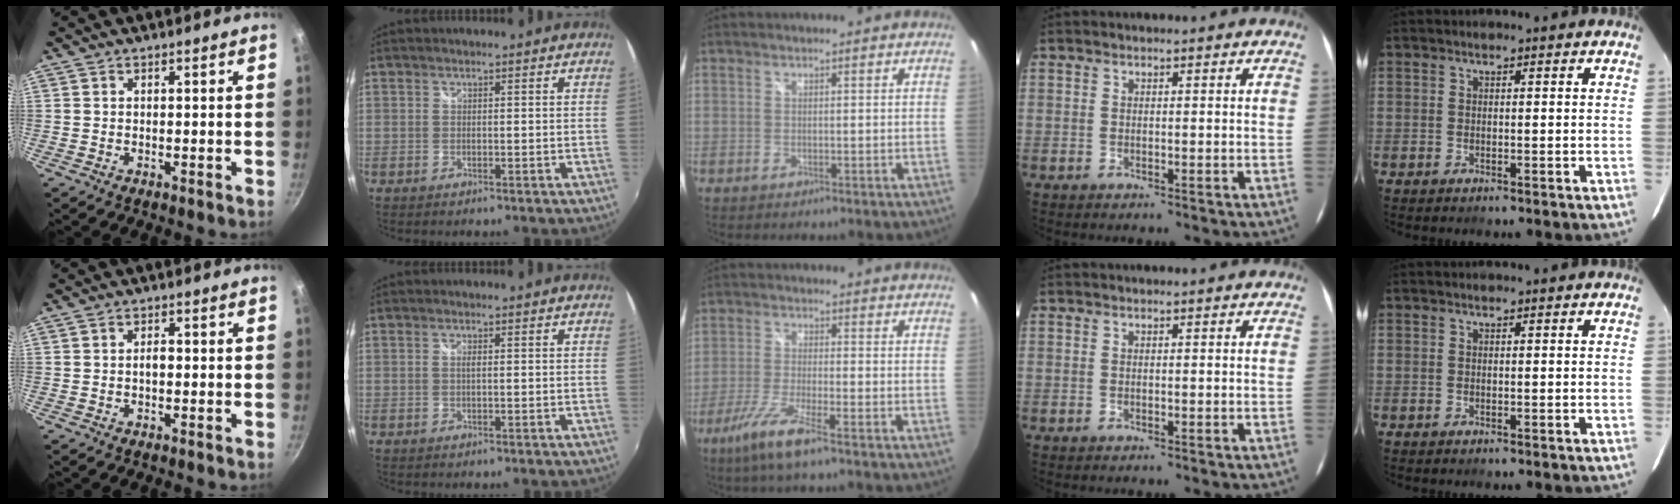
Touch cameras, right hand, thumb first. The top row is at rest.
{"thumb": {"total": 1.0, "force": [-0.1, 0.6, 0.8], "torque": [-0.011, 0.005, -0.001]}, "middle": {"total": 6.3, "force": [-4.1, 0.1, 4.8], "torque": [-0.109, -0.012, -0.078]}}